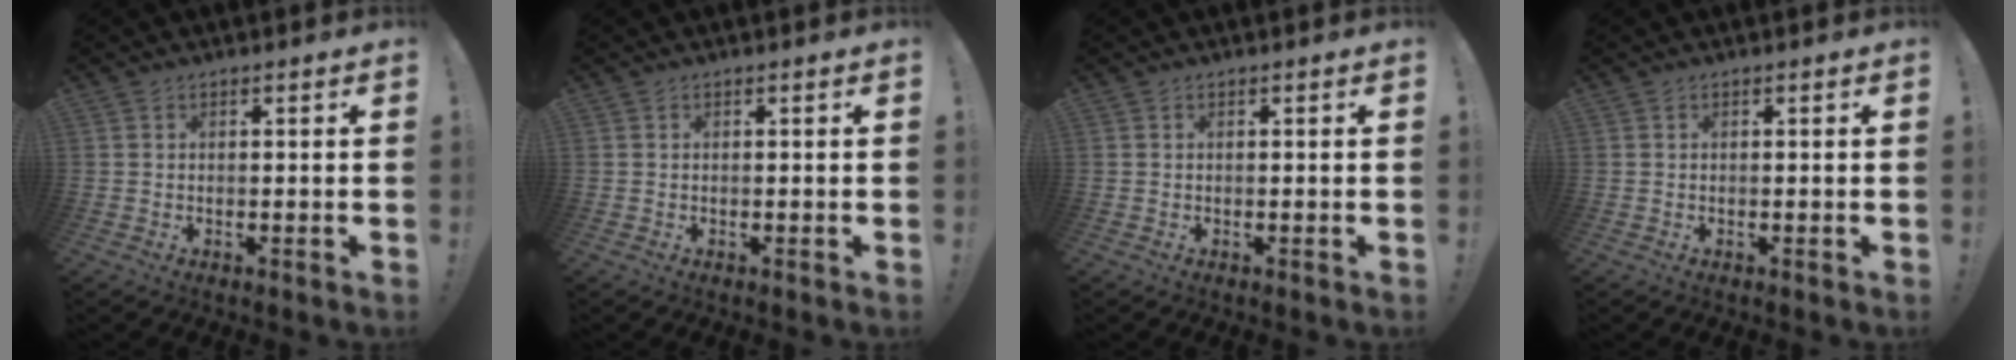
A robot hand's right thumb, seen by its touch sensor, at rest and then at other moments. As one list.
[{"total": 0.0}, {"total": 0.0}, {"total": 0.0}]